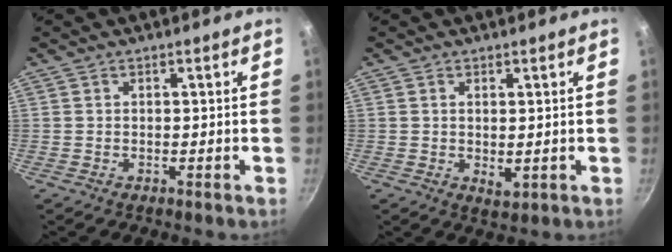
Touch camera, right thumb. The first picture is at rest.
{"total": 2.5, "force": [0.3, 1.2, 2.2], "torque": [-0.035, -0.008, 0.007]}